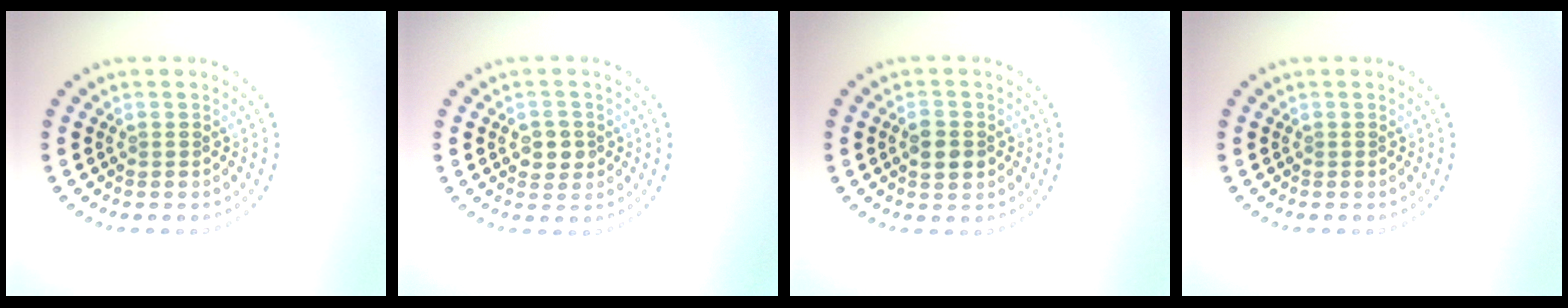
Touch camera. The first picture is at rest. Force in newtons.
{"total": 2.1, "press": 2.0, "slide": 0.3}
{"total": 2.7, "press": 2.7, "slide": 0.1}
{"total": 0.0}